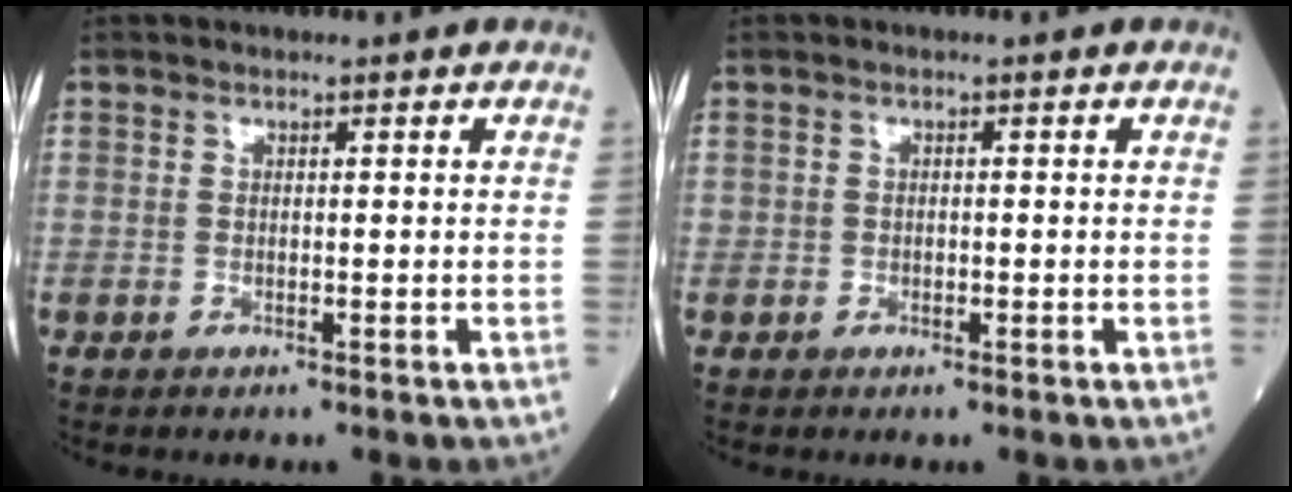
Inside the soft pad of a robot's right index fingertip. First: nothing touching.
{"total": 0.6, "force": [-0.3, 0.5, 0.1], "torque": [0.004, 0.002, -0.005]}